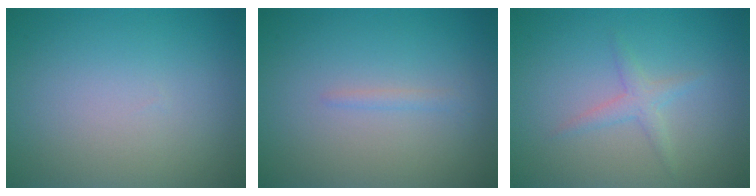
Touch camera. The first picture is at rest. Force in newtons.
{"total": 0.8, "press": 0.7, "slide": 0.1}
{"total": 1.6, "press": 1.6, "slide": 0.1}